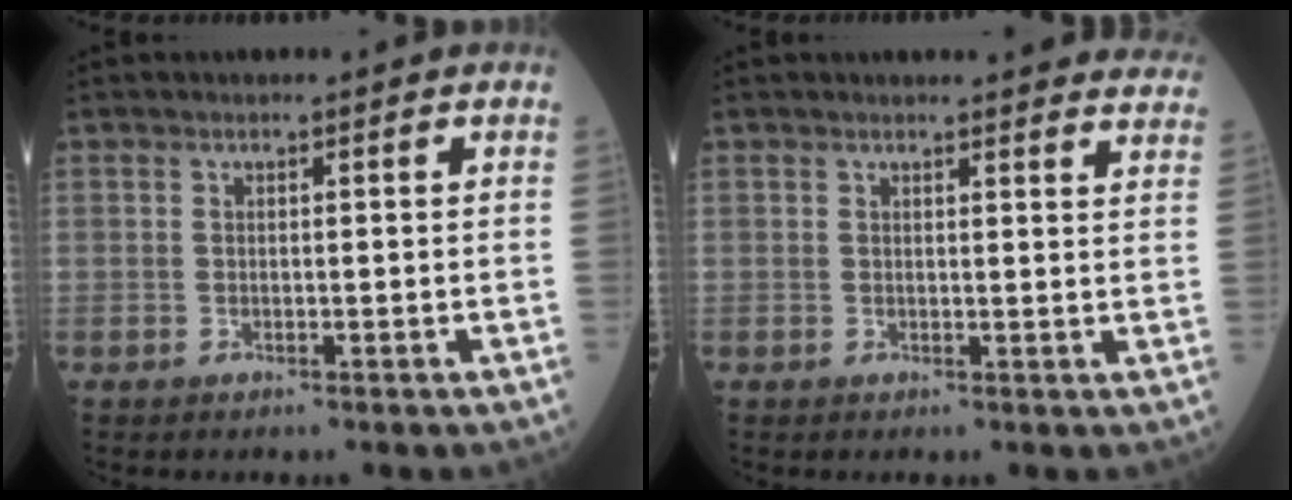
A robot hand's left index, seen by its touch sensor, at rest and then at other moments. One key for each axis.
{"total": 12.5, "fx": 12.2, "fy": 1.6, "fz": 2.5, "tx": 0.005, "ty": -0.030, "tz": 0.107}